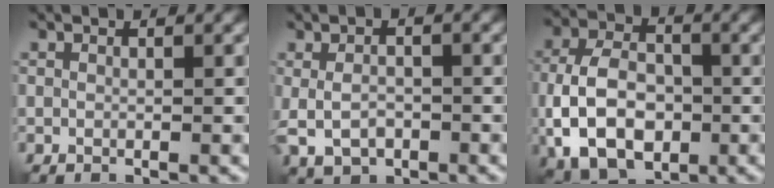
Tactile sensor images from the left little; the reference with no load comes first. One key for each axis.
{"total": 3.8, "fx": -1.1, "fy": 2.4, "fz": 2.7, "tx": -0.048, "ty": -0.001, "tz": -0.021}
{"total": 9.0, "fx": -2.8, "fy": 5.8, "fz": 6.3, "tx": -0.128, "ty": -0.001, "tz": -0.066}